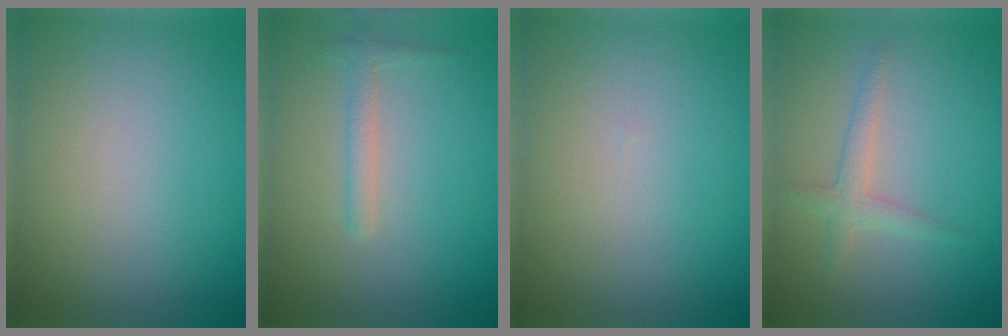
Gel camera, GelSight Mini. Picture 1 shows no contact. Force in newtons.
{"total": 1.4, "press": 1.4, "slide": 0.1}
{"total": 0.0}
{"total": 1.2, "press": 1.2, "slide": 0.1}